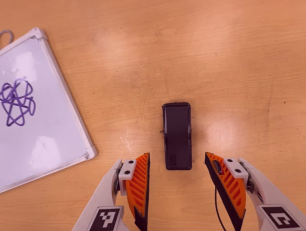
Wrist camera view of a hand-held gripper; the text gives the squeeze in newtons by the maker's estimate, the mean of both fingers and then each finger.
{"total": 0.0}